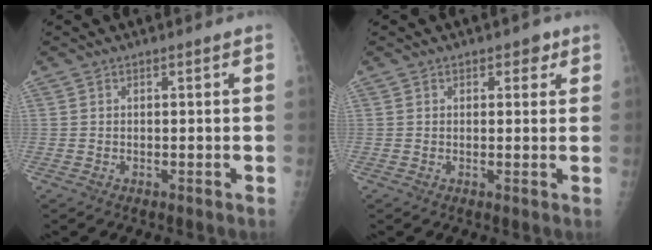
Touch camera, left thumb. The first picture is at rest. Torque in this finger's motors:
{"motor_torque": [0.00, 0.16, -0.06, 0.26, 0.04]}